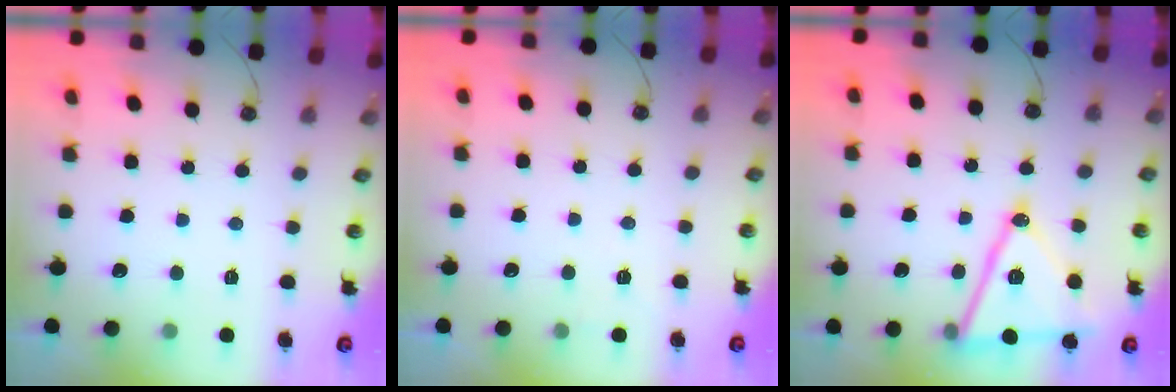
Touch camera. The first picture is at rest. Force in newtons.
{"total": 4.9, "press": 2.2, "slide": 4.4}
{"total": 17.2, "press": 16.8, "slide": 3.4}